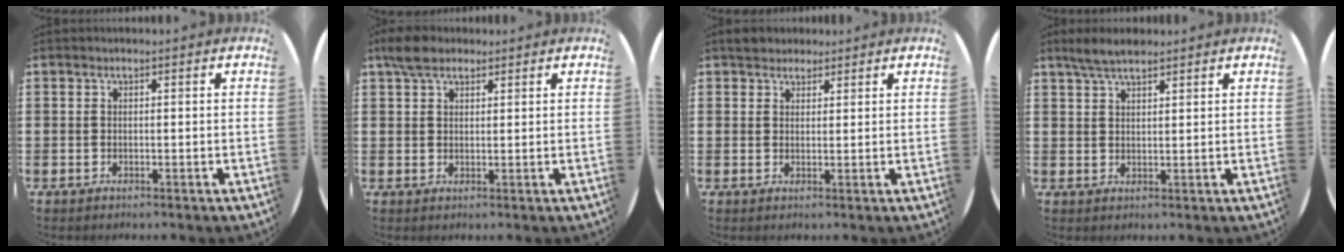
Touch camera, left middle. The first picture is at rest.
{"total": 3.5, "force": [2.7, 1.6, 1.5], "torque": [-0.026, 0.004, 0.050]}
{"total": 2.4, "force": [2.2, 1.0, 0.1], "torque": [0.002, 0.002, 0.042]}
{"total": 3.6, "force": [3.0, 0.8, 1.8], "torque": [-0.041, 0.001, 0.054]}